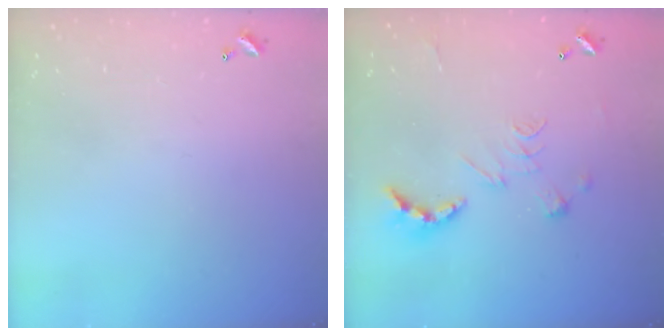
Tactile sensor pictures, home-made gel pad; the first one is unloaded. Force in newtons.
{"total": 2.5, "press": 2.0, "slide": 1.5}